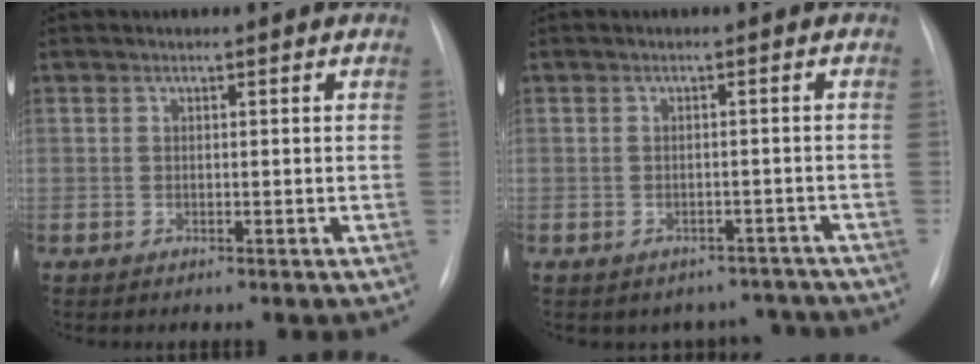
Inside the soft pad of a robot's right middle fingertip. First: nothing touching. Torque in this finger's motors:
{"motor_torque": [0.06, -0.06, 0.01, 0.00]}